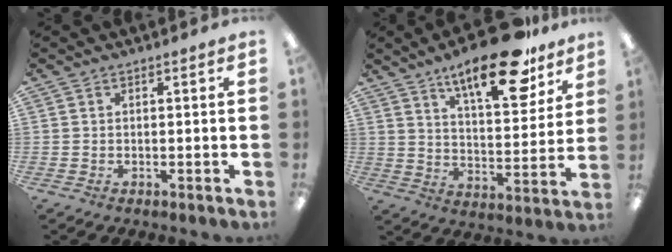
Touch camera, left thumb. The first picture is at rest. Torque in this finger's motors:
{"motor_torque": [0.31, 0.31, 1.55, -1.21, 0.29]}